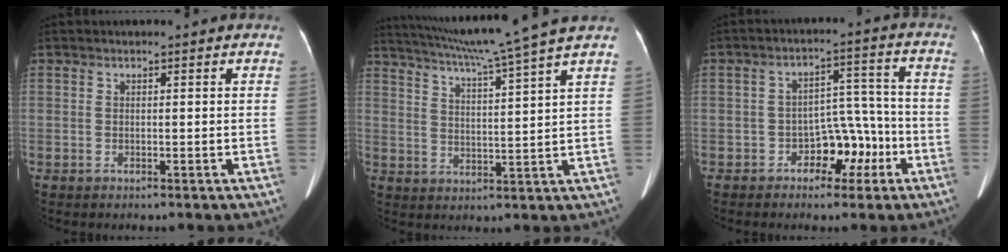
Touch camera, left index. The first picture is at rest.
{"total": 13.4, "force": [11.3, -2.9, 6.6], "torque": [-0.118, -0.015, 0.167]}
{"total": 6.9, "force": [-3.4, 4.1, 4.4], "torque": [-0.063, 0.033, -0.051]}